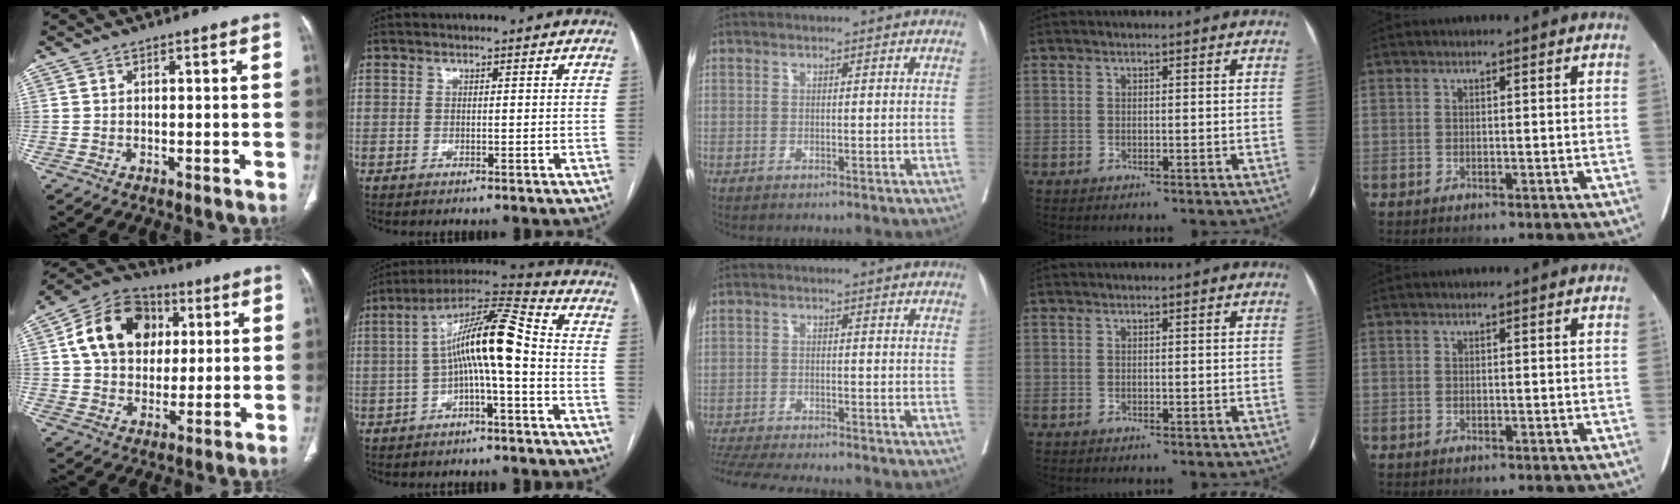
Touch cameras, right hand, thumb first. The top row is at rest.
{"thumb": {"total": 16.6, "force": [4.1, 13.0, 9.5], "torque": [-0.140, 0.008, 0.065]}, "index": {"total": 11.9, "force": [-1.0, 1.3, 11.8], "torque": [-0.210, 0.036, -0.020]}, "middle": {"total": 13.1, "force": [-11.8, 1.6, 5.5], "torque": [-0.095, -0.017, -0.174]}}